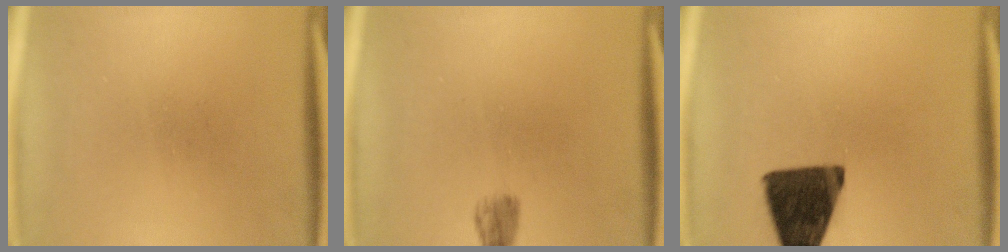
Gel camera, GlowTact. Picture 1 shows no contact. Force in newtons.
{"total": 2.1}
{"total": 14.3}